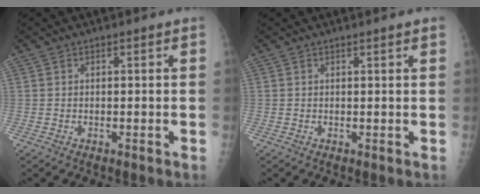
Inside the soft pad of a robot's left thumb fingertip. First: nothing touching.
{"total": 1.5, "force": [1.1, 0.0, 1.0], "torque": [-0.009, 0.002, 0.015]}